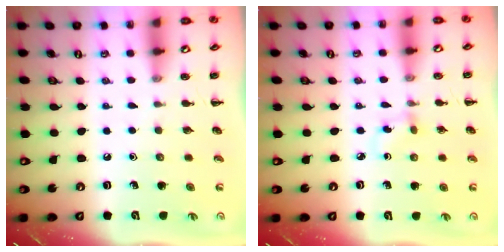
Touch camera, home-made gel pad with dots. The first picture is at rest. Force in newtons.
{"total": 2.3, "press": 2.0, "slide": 1.1}